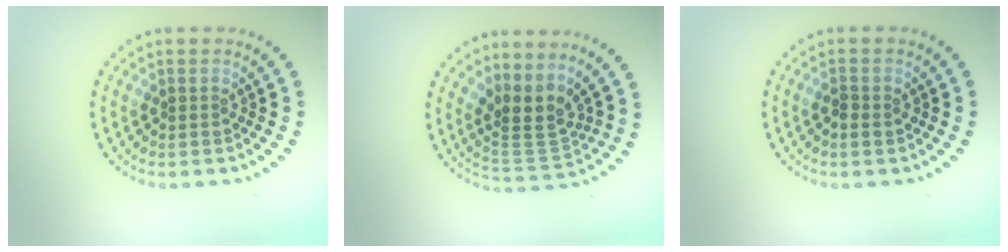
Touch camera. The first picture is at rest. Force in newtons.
{"total": 3.4, "press": 2.5, "slide": 2.4}
{"total": 1.1, "press": 1.1, "slide": 0.1}